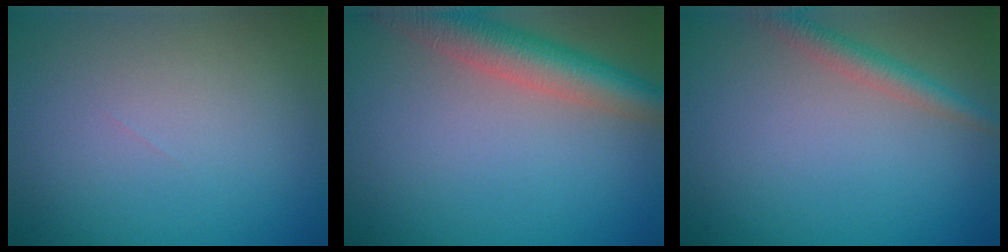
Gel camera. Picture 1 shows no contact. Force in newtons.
{"total": 5.9, "press": 5.8, "slide": 0.2}
{"total": 2.4, "press": 2.4, "slide": 0.0}